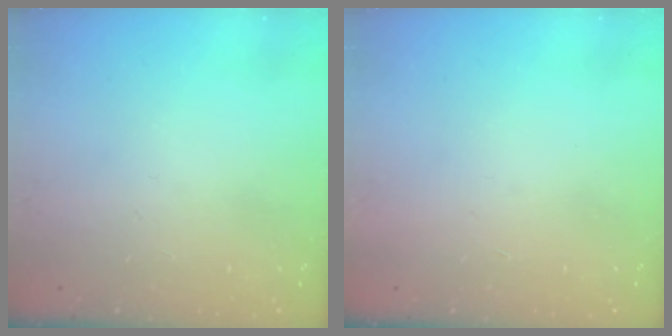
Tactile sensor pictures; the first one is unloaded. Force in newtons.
{"total": 1.5, "press": 1.5, "slide": 0.1}